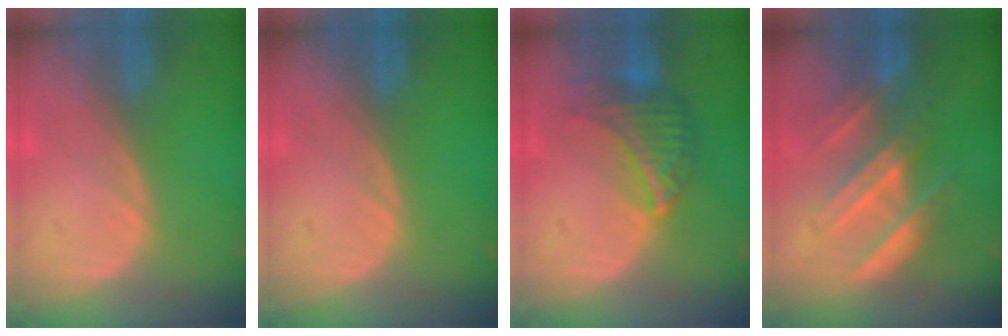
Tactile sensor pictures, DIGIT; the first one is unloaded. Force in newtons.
{"total": 0.0}
{"total": 6.9, "press": 6.7, "slide": 1.6}
{"total": 7.0, "press": 7.0, "slide": 0.2}